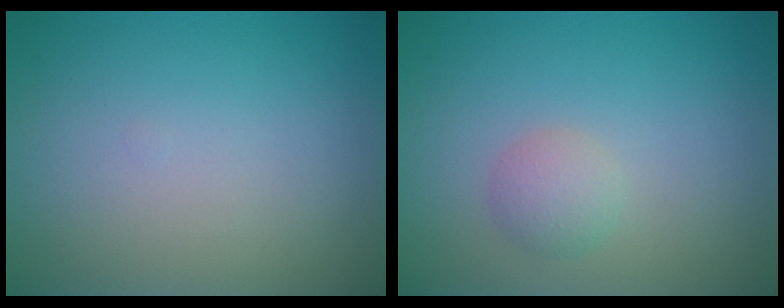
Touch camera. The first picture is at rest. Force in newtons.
{"total": 1.7, "press": 1.7, "slide": 0.0}